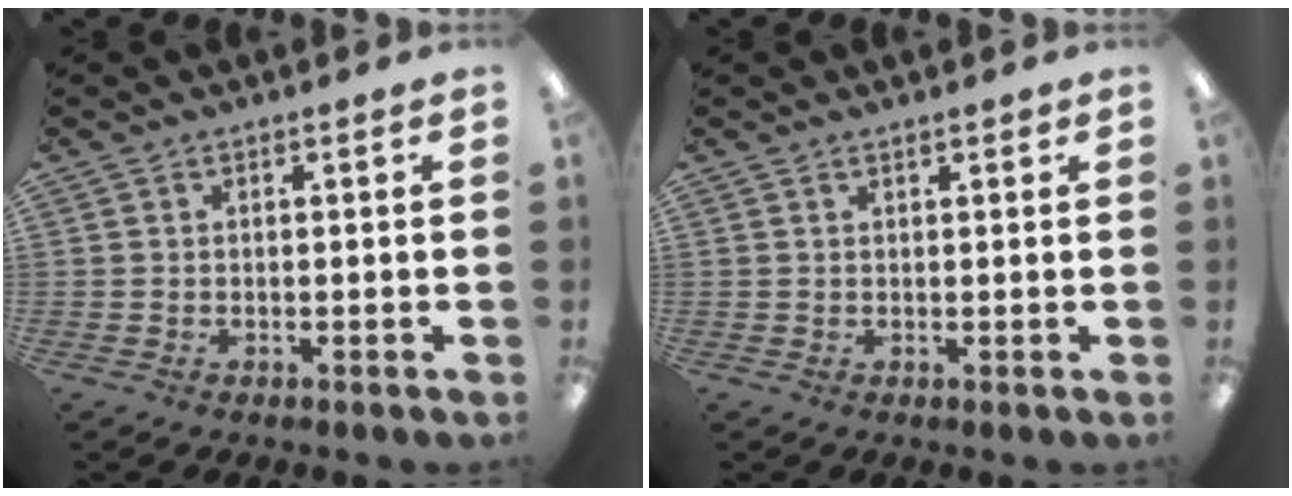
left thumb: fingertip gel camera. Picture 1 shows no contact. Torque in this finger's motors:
{"motor_torque": [-0.18, -0.07, -0.08, -0.06, -0.04]}